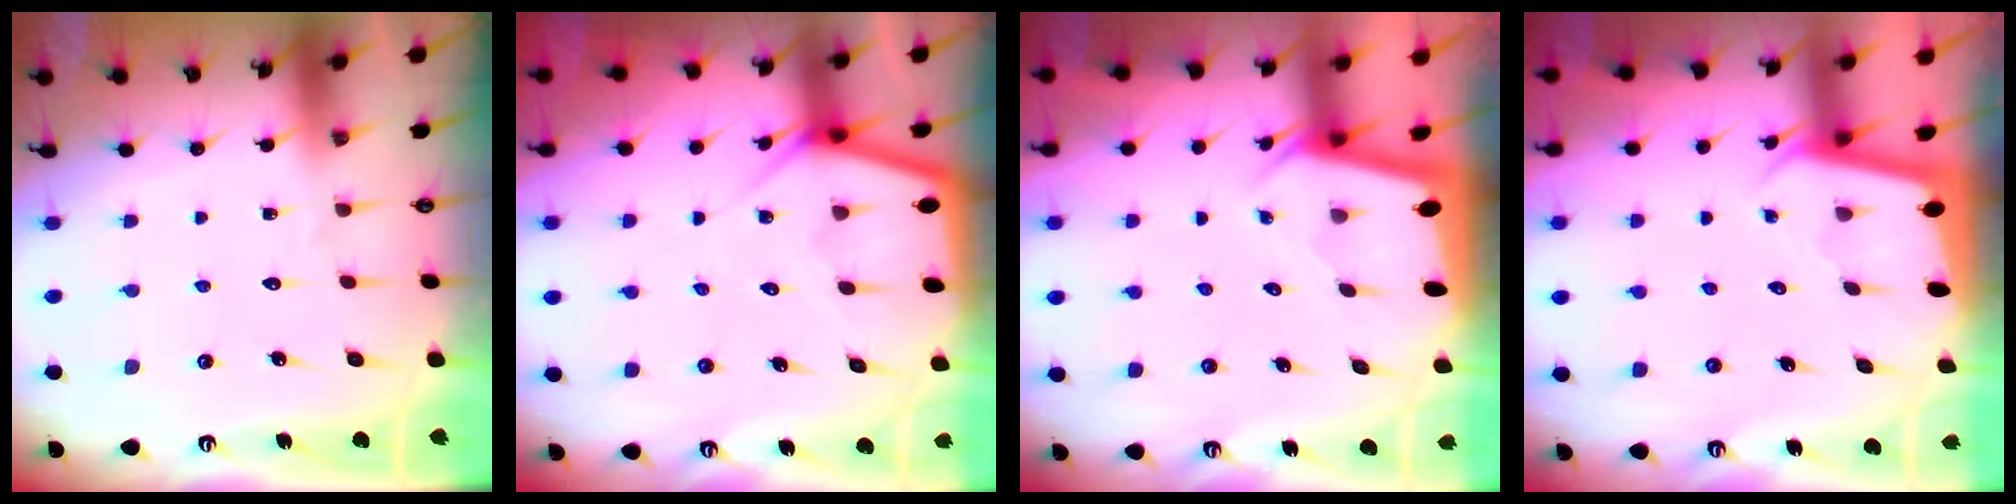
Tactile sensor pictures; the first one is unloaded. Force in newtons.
{"total": 4.2, "press": 4.1, "slide": 0.4}
{"total": 1.9, "press": 1.9, "slide": 0.1}
{"total": 2.1, "press": 2.1, "slide": 0.1}